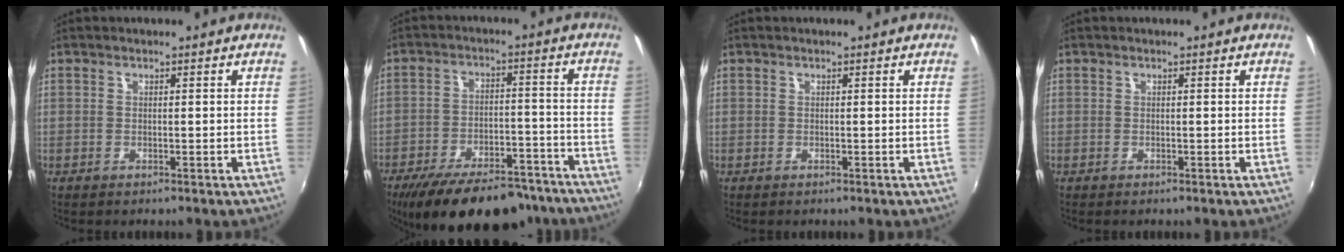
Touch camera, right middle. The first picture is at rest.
{"total": 22.1, "force": [-18.0, 7.8, 10.2], "torque": [-0.186, -0.005, -0.245]}
{"total": 0.0}
{"total": 0.0}